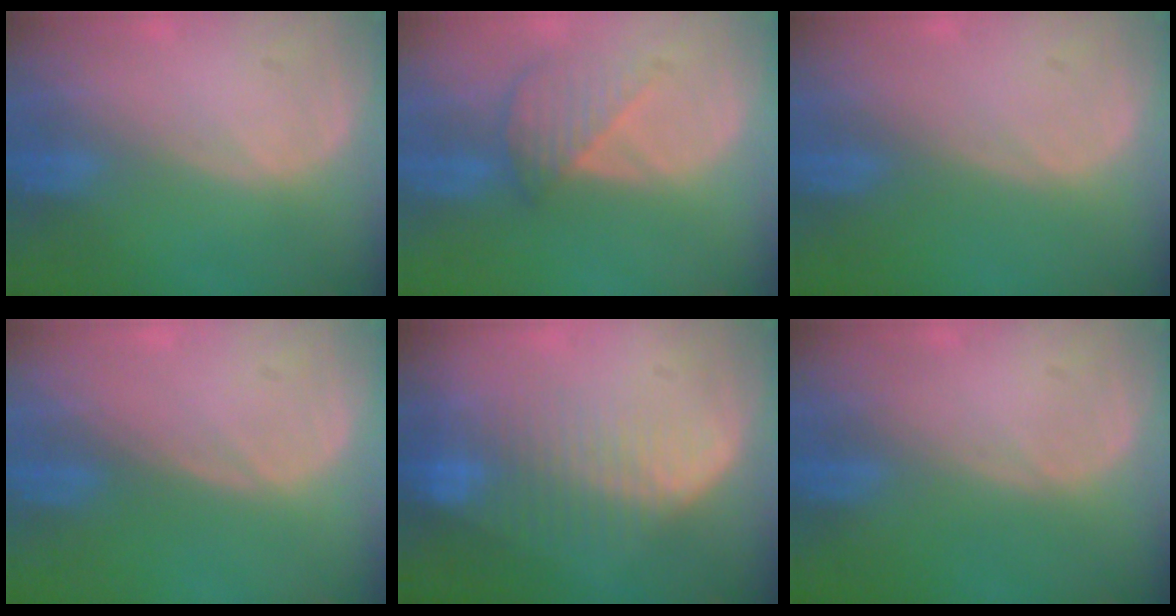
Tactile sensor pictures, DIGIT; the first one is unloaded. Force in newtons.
{"total": 4.6, "press": 4.2, "slide": 1.8}
{"total": 0.0}
{"total": 0.0}
{"total": 8.4, "press": 7.1, "slide": 4.4}
{"total": 0.0}